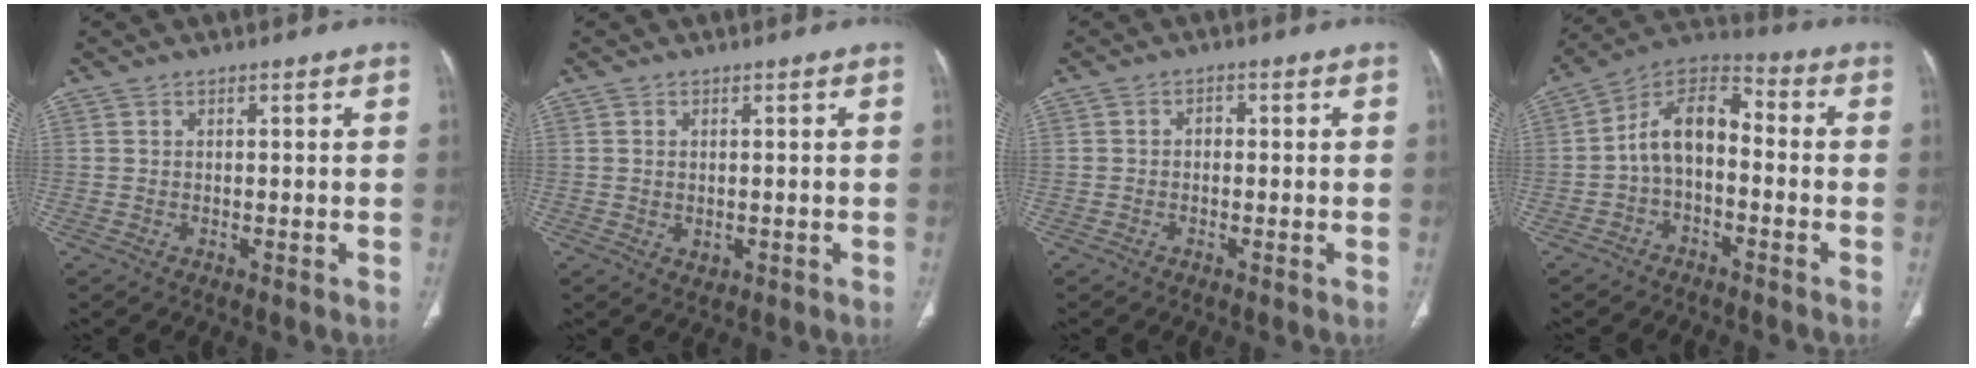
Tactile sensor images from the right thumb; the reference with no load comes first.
{"total": 1.6, "force": [-0.1, 1.2, 1.0], "torque": [-0.017, -0.003, 0.003]}
{"total": 1.3, "force": [-0.2, 1.0, 0.8], "torque": [-0.007, 0.005, -0.008]}
{"total": 10.8, "force": [-1.6, 6.6, 8.4], "torque": [-0.130, 0.051, -0.044]}